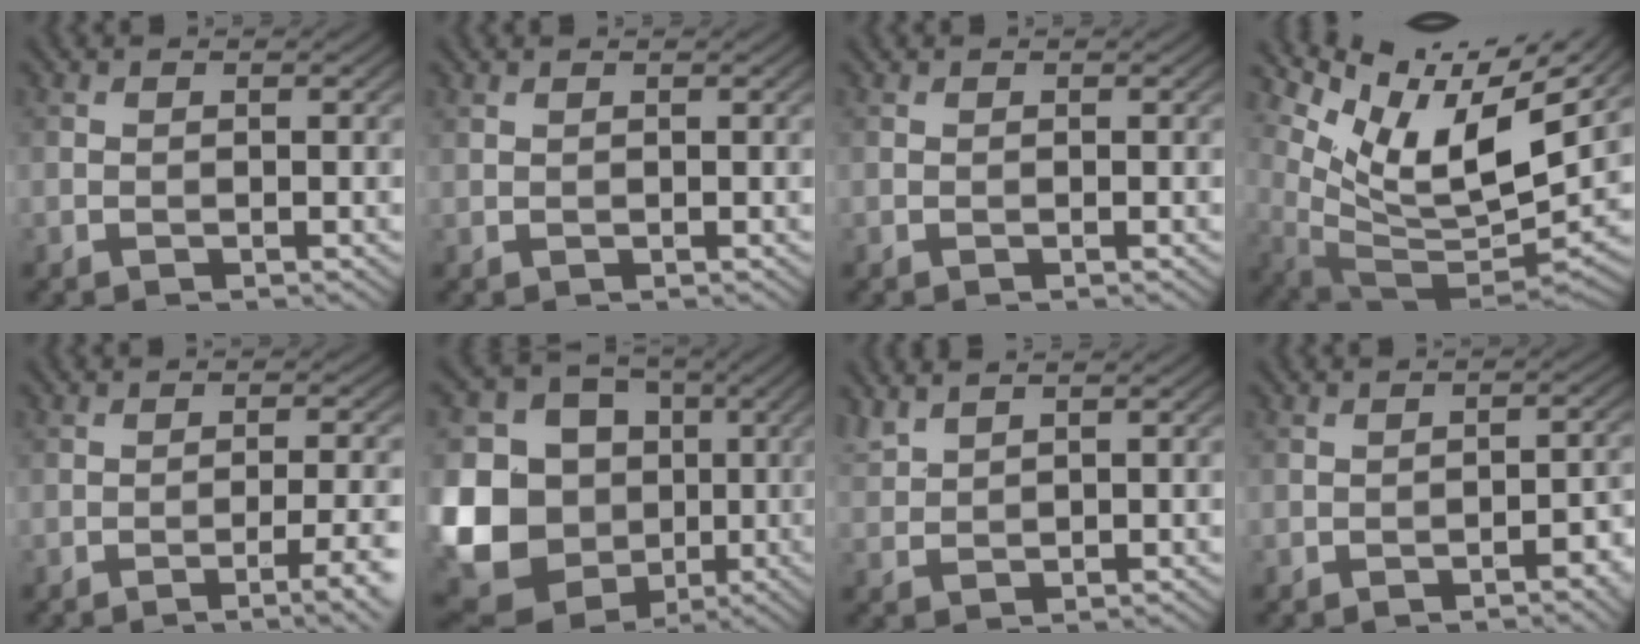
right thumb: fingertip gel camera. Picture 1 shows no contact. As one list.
[{"total": 0.7, "force": [0.6, 0.1, 0.1], "torque": [-0.005, 0.003, 0.016]}, {"total": 0.0}, {"total": 13.7, "force": [7.0, 6.0, 10.2], "torque": [-0.215, -0.002, 0.138]}, {"total": 4.7, "force": [-2.1, 0.7, 4.2], "torque": [-0.067, 0.009, -0.031]}, {"total": 21.2, "force": [-2.1, 19.5, 8.0], "torque": [-0.245, -0.015, -0.038]}, {"total": 2.7, "force": [2.5, 0.4, 1.0], "torque": [-0.027, 0.008, 0.059]}, {"total": 2.9, "force": [-1.7, 0.9, 2.1], "torque": [-0.024, 0.008, -0.023]}]